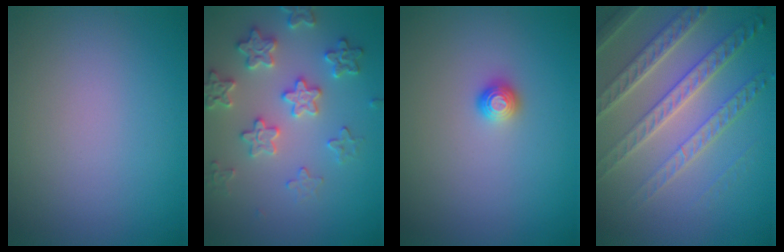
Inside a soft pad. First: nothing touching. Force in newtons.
{"total": 3.8, "press": 3.7, "slide": 0.8}
{"total": 1.0, "press": 1.0, "slide": 0.1}
{"total": 7.2, "press": 5.1, "slide": 5.1}